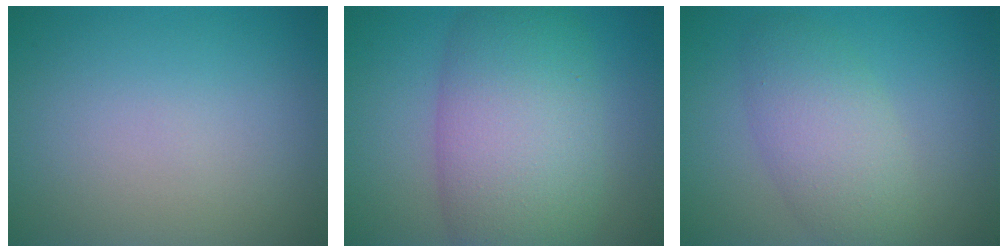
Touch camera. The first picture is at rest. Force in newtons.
{"total": 10.1, "press": 10.1, "slide": 0.3}
{"total": 4.6, "press": 4.6, "slide": 0.2}